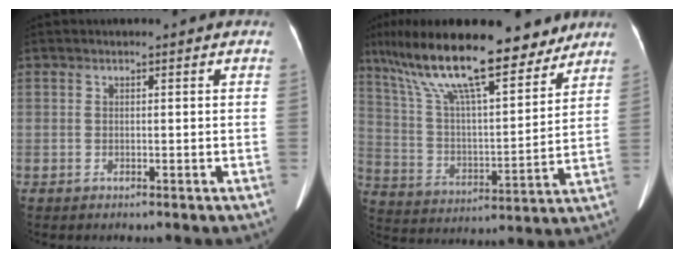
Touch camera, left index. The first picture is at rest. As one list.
[{"total": 22.3, "force": [16.6, 5.0, 14.0], "torque": [-0.254, 0.013, 0.283]}]